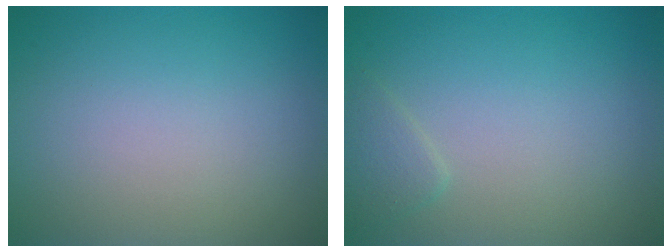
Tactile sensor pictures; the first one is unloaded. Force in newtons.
{"total": 1.2, "press": 1.2, "slide": 0.1}